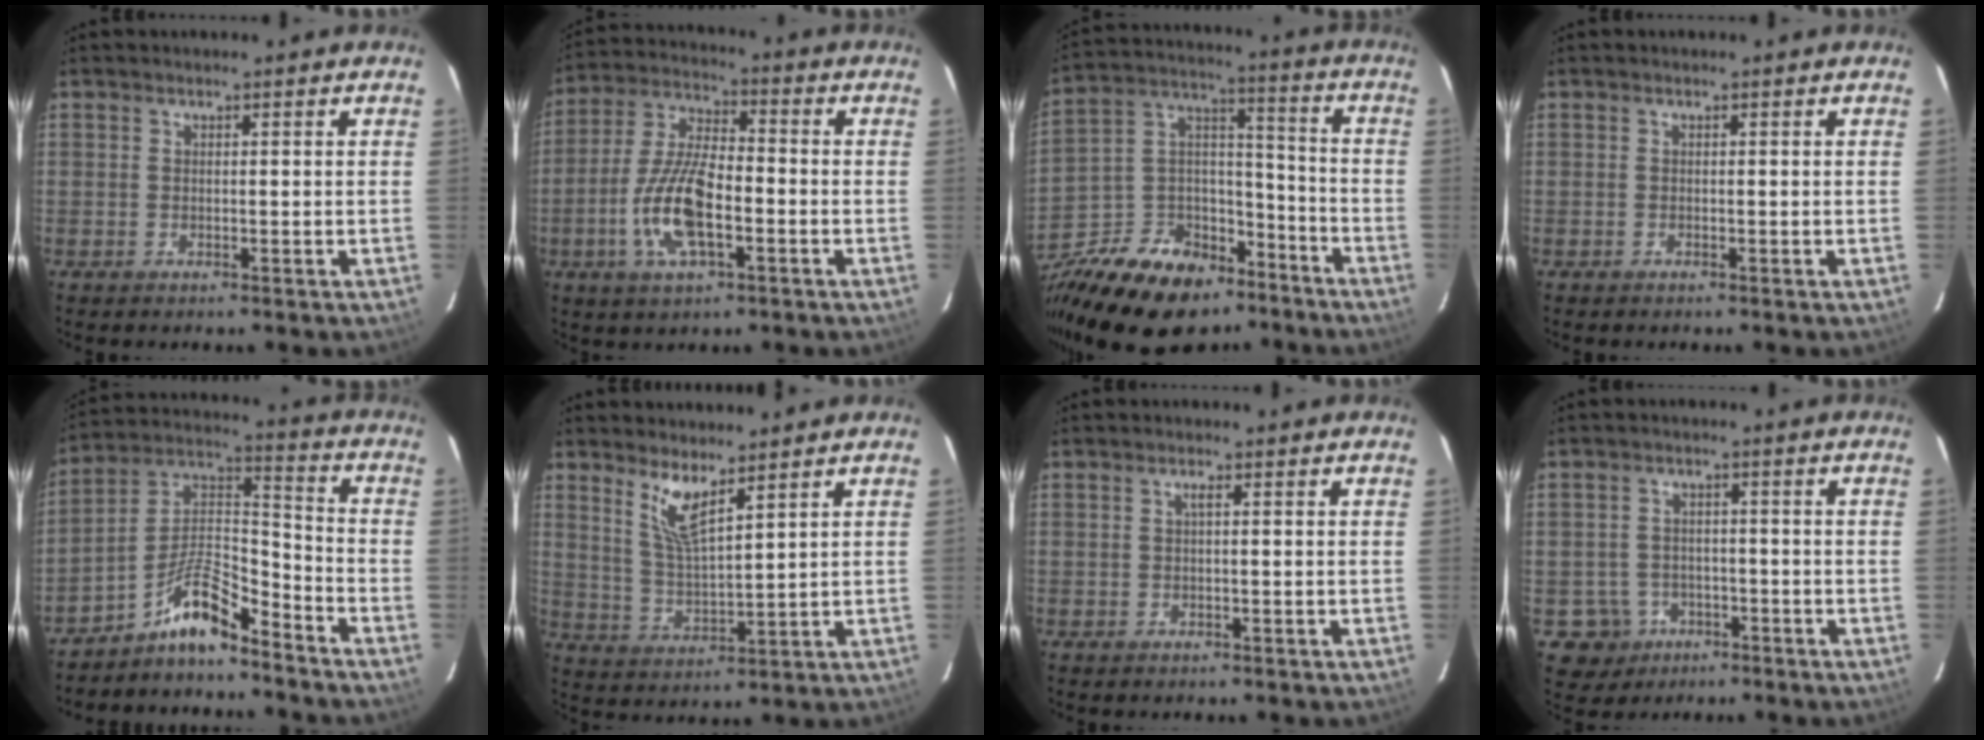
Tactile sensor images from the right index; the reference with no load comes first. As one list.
[{"total": 12.4, "force": [-4.1, 4.4, 10.9], "torque": [-0.232, -0.001, -0.080]}, {"total": 25.3, "force": [-17.5, 14.1, 11.8], "torque": [-0.266, 0.041, -0.269]}, {"total": 0.0}, {"total": 9.8, "force": [-7.7, 2.0, 5.6], "torque": [-0.127, 0.032, -0.150]}, {"total": 6.7, "force": [4.6, 1.1, 4.7], "torque": [-0.093, -0.010, 0.098]}, {"total": 0.8, "force": [0.0, -0.1, 0.8], "torque": [-0.013, 0.004, -0.001]}, {"total": 6.2, "force": [-2.6, 5.5, 0.5], "torque": [-0.027, 0.023, -0.034]}]